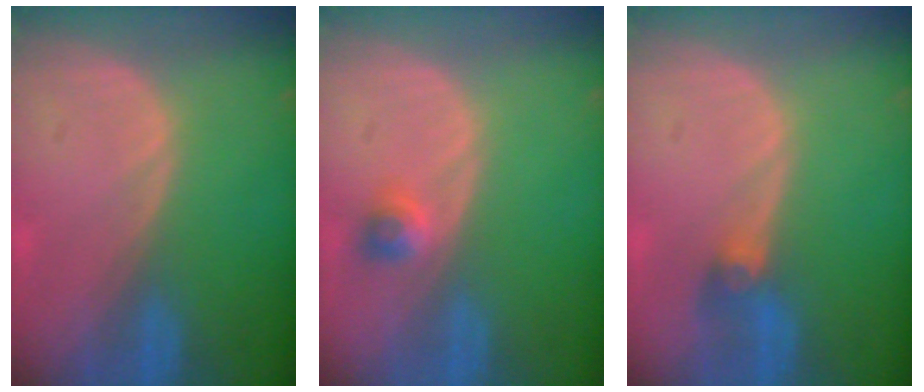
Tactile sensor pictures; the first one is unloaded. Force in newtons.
{"total": 2.4, "press": 2.0, "slide": 1.2}
{"total": 3.0, "press": 2.6, "slide": 1.4}